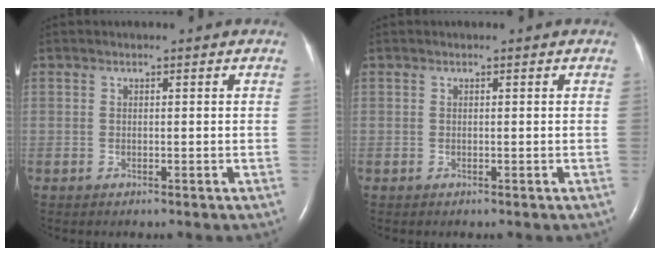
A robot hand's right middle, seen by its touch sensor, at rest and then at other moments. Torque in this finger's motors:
{"motor_torque": [0.00, -0.03, 0.00, 0.00]}